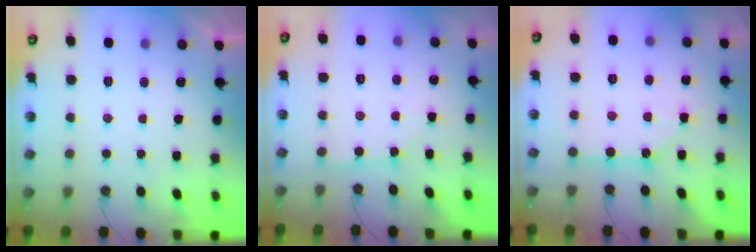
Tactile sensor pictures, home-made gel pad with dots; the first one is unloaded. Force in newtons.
{"total": 2.8, "press": 2.8, "slide": 0.3}
{"total": 10.3, "press": 10.3, "slide": 0.6}